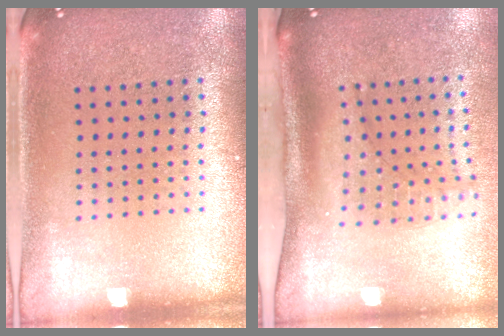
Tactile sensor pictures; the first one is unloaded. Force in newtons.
{"total": 2.3, "press": 1.6, "slide": 1.6}